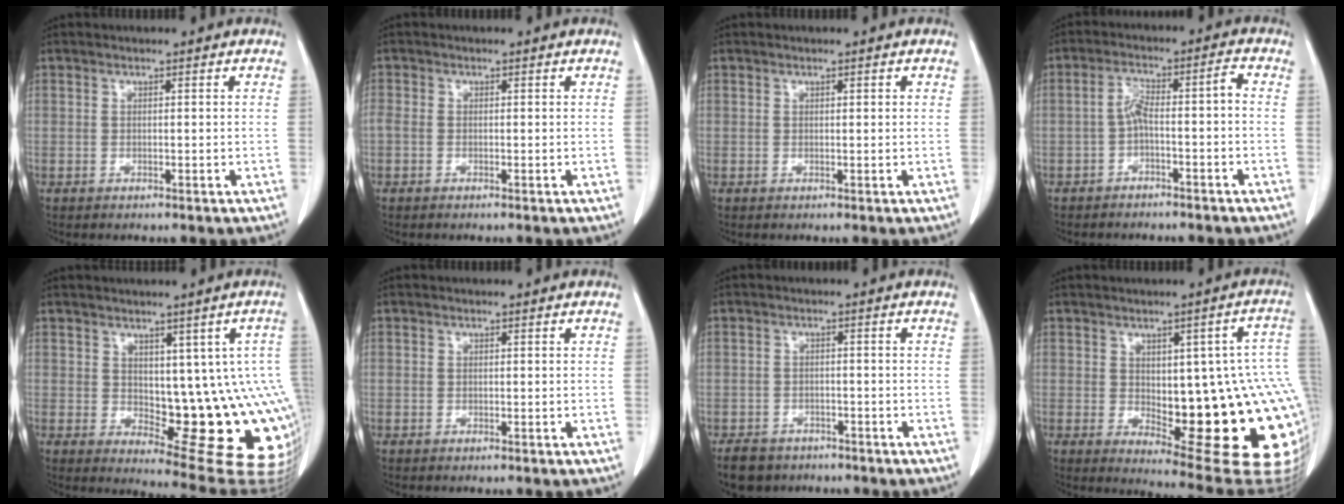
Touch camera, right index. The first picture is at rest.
{"total": 1.2, "force": [-0.3, 0.9, 0.8], "torque": [-0.023, 0.007, -0.004]}
{"total": 0.6, "force": [0.3, 0.2, 0.5], "torque": [-0.008, 0.000, 0.004]}
{"total": 4.9, "force": [-1.8, 0.9, 4.5], "torque": [-0.089, 0.032, -0.027]}
{"total": 14.2, "force": [-0.2, 5.9, 12.9], "torque": [-0.111, 0.009, 0.018]}
{"total": 0.0}
{"total": 5.1, "force": [-3.9, 3.1, 0.9], "torque": [-0.021, 0.001, -0.061]}
{"total": 21.5, "force": [-2.2, 6.6, 20.4], "torque": [-0.165, 0.014, -0.002]}